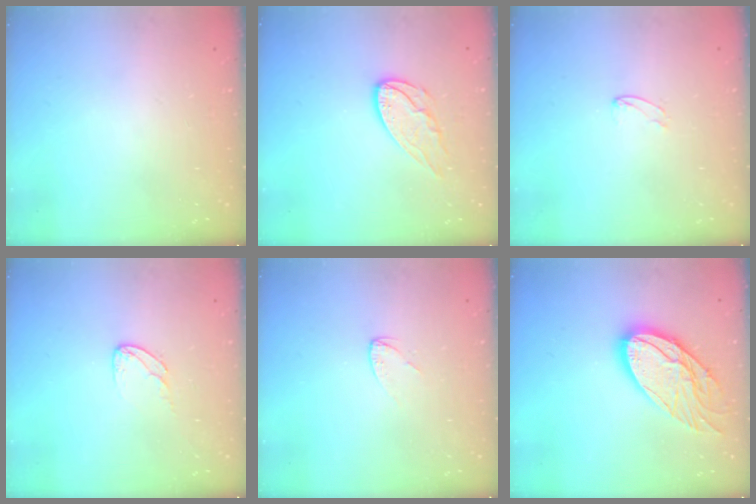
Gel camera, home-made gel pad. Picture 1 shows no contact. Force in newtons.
{"total": 8.9, "press": 8.9, "slide": 0.5}
{"total": 3.6, "press": 3.6, "slide": 0.3}
{"total": 4.3, "press": 4.3, "slide": 0.2}
{"total": 2.5, "press": 2.5, "slide": 0.2}
{"total": 17.5, "press": 17.4, "slide": 1.5}